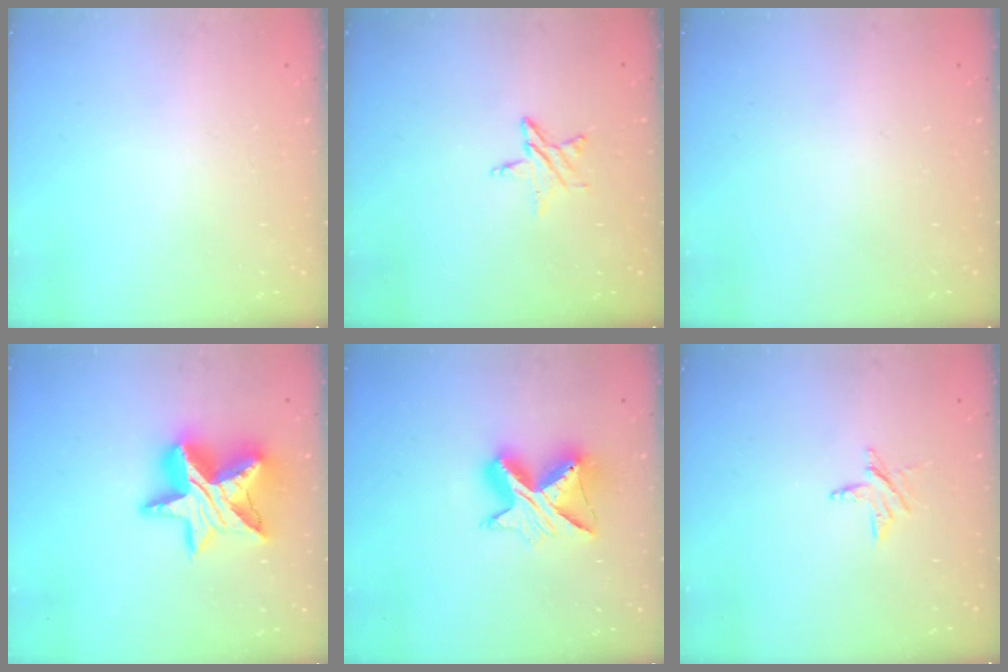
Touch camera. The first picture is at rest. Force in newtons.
{"total": 4.9, "press": 4.8, "slide": 0.5}
{"total": 0.0}
{"total": 18.7, "press": 18.7, "slide": 1.2}
{"total": 11.1, "press": 11.1, "slide": 1.1}
{"total": 4.6, "press": 4.6, "slide": 0.3}